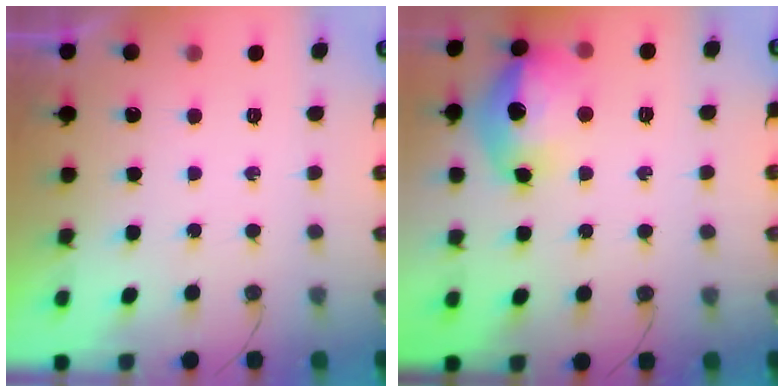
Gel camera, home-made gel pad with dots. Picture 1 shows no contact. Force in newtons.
{"total": 16.8, "press": 16.8, "slide": 0.8}